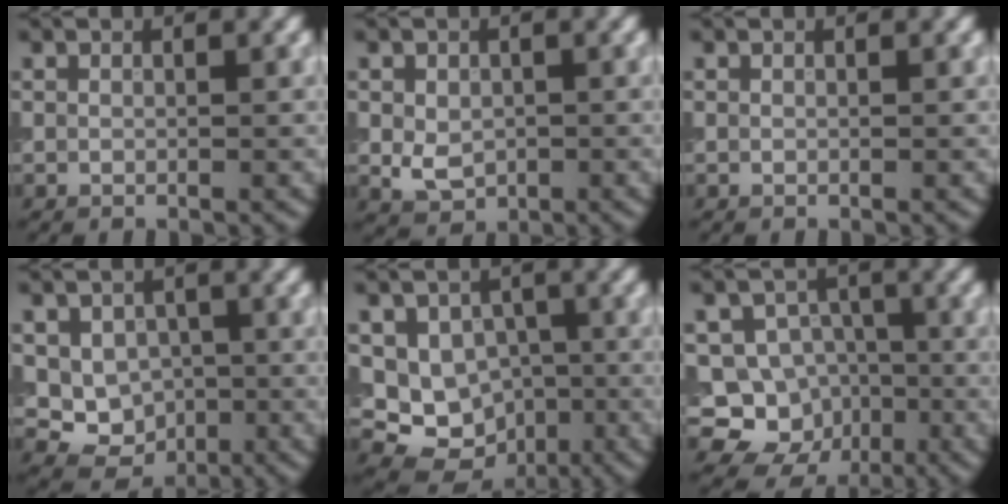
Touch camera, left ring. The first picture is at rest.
{"total": 3.0, "force": [-0.3, 2.3, 1.9], "torque": [-0.033, -0.005, -0.006]}
{"total": 0.0}
{"total": 5.5, "force": [-0.1, 4.7, 2.8], "torque": [-0.026, -0.006, -0.006]}
{"total": 9.0, "force": [-1.2, 7.7, 4.4], "torque": [-0.053, -0.007, -0.028]}
{"total": 8.4, "force": [-2.8, 7.6, 2.2], "torque": [-0.015, 0.012, -0.061]}